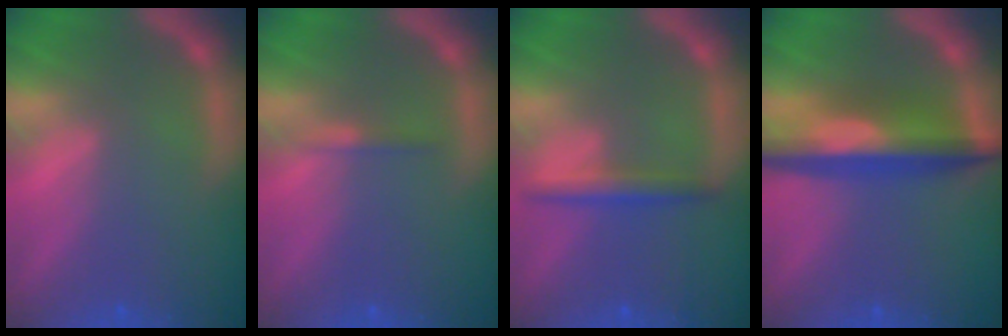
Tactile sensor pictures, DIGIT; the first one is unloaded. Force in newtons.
{"total": 0.9}
{"total": 2.4}
{"total": 7.1}